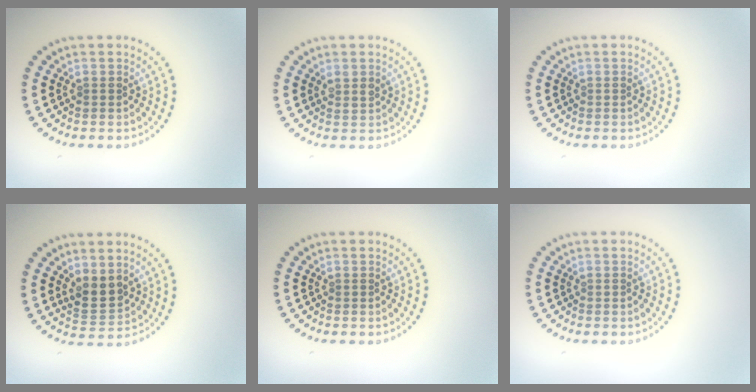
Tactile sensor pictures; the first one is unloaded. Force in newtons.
{"total": 1.0, "press": 0.9, "slide": 0.5}
{"total": 0.0}
{"total": 2.6, "press": 2.2, "slide": 1.2}
{"total": 0.0}
{"total": 0.0}